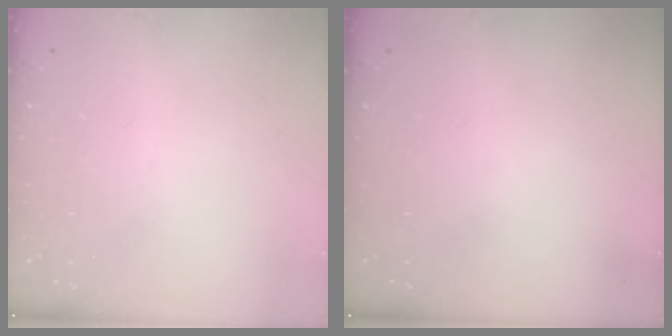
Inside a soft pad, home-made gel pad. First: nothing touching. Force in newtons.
{"total": 0.0}